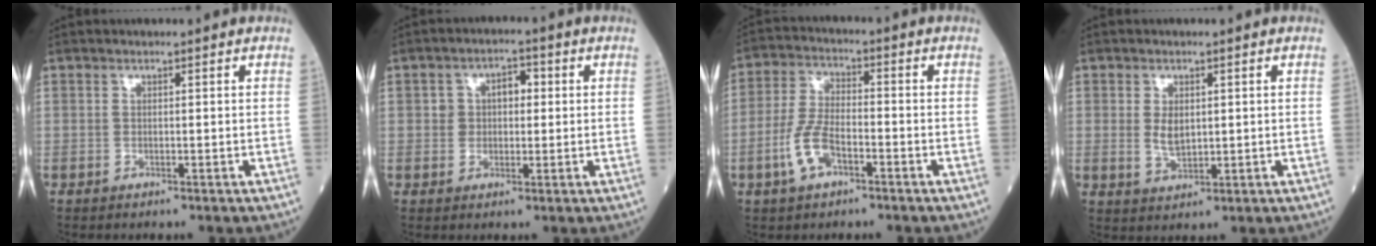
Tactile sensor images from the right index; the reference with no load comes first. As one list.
[{"total": 4.4, "force": [0.8, 3.0, 3.1], "torque": [-0.045, 0.018, 0.014]}, {"total": 7.0, "force": [-3.1, 2.9, 5.6], "torque": [-0.129, 0.003, -0.062]}, {"total": 3.3, "force": [0.5, 1.8, 2.8], "torque": [-0.053, -0.004, 0.015]}]